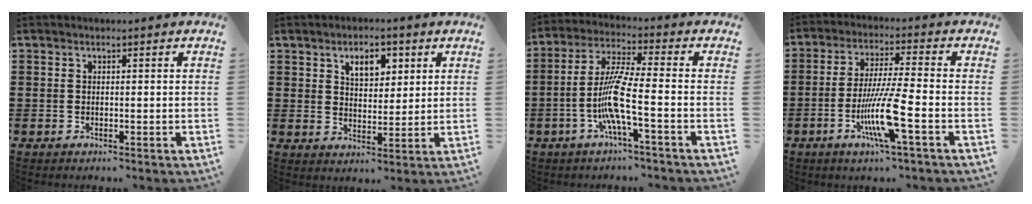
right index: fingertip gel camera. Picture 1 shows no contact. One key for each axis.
{"total": 4.8, "fx": 2.4, "fy": 2.8, "fz": 3.0, "tx": -0.046, "ty": 0.003, "tz": 0.036}
{"total": 8.8, "fx": -3.0, "fy": 0.5, "fz": 8.3, "tx": -0.188, "ty": -0.018, "tz": -0.066}
{"total": 10.1, "fx": -3.7, "fy": 0.7, "fz": 9.4, "tx": -0.186, "ty": -0.015, "tz": -0.073}